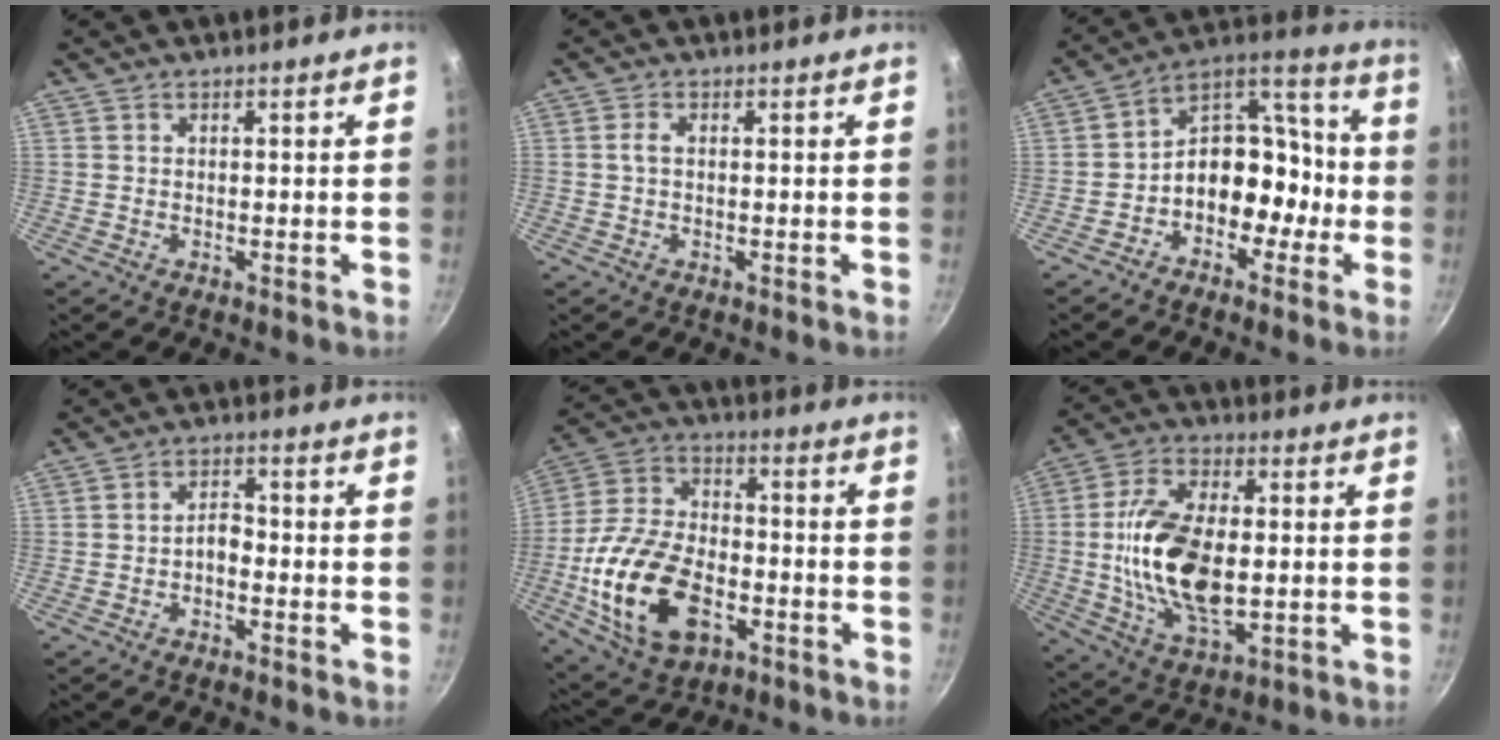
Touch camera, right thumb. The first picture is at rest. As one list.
[{"total": 1.5, "force": [0.1, 0.8, 1.3], "torque": [-0.026, 0.001, 0.000]}, {"total": 14.5, "force": [-3.4, 9.8, 10.1], "torque": [-0.107, 0.061, -0.068]}, {"total": 3.3, "force": [-1.3, 2.0, 2.3], "torque": [-0.027, 0.021, -0.029]}, {"total": 20.3, "force": [-6.1, 12.3, 14.9], "torque": [-0.271, 0.021, -0.103]}, {"total": 18.1, "force": [-0.4, 9.4, 15.5], "torque": [-0.293, -0.001, -0.003]}]